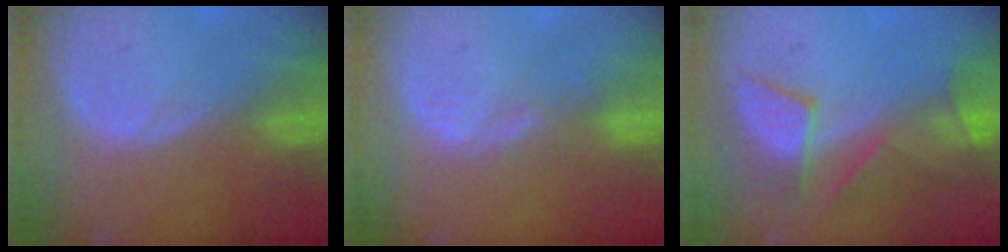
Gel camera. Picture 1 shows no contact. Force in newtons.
{"total": 1.6, "press": 1.6, "slide": 0.2}
{"total": 7.5, "press": 7.4, "slide": 1.2}